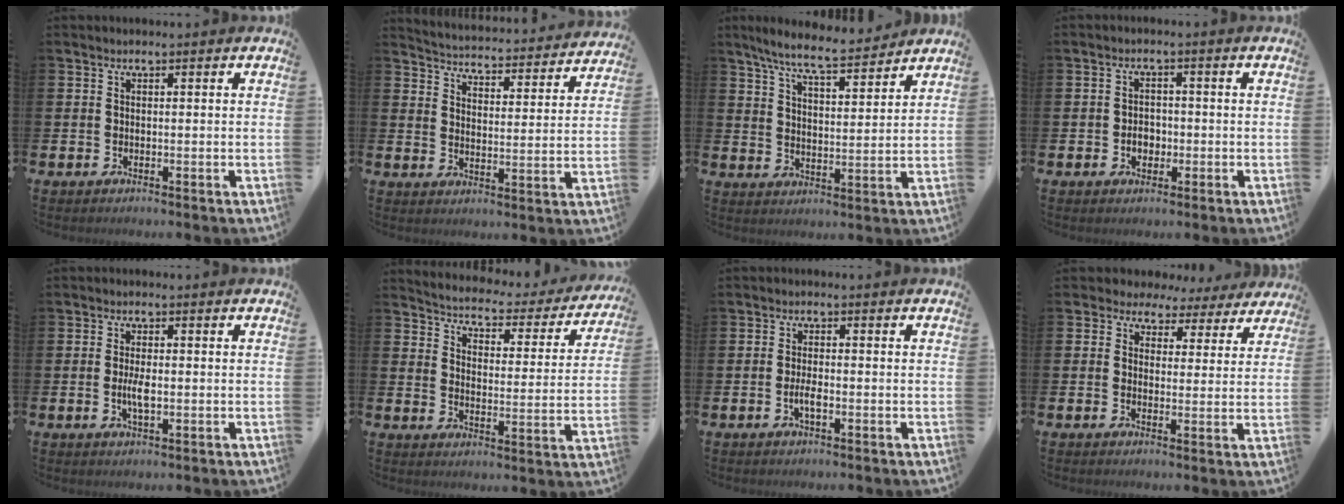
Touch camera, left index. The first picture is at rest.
{"total": 4.4, "force": [4.4, 0.4, 0.3], "torque": [-0.029, -0.042, 0.071]}
{"total": 8.1, "force": [7.4, 0.9, 3.2], "torque": [-0.084, -0.037, 0.131]}
{"total": 2.5, "force": [-0.7, 1.9, 1.4], "torque": [-0.013, -0.003, -0.019]}
{"total": 2.9, "force": [-0.2, 1.1, 2.7], "torque": [-0.041, -0.003, -0.006]}
{"total": 3.9, "force": [3.7, 1.0, 0.6], "torque": [-0.035, -0.036, 0.055]}
{"total": 2.1, "force": [-0.6, 0.7, 1.9], "torque": [-0.035, 0.002, -0.012]}
{"total": 3.4, "force": [2.5, 2.3, 0.3], "torque": [-0.016, -0.017, 0.039]}